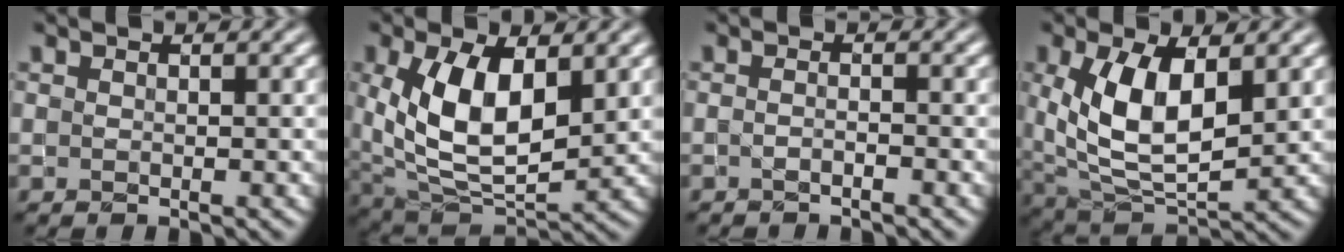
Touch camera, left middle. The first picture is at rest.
{"total": 8.9, "force": [1.9, 4.5, 7.5], "torque": [-0.155, -0.007, 0.037]}
{"total": 1.0, "force": [-0.9, 0.1, 0.5], "torque": [-0.010, -0.002, -0.017]}
{"total": 8.1, "force": [1.8, 3.9, 6.8], "torque": [-0.144, -0.007, 0.038]}